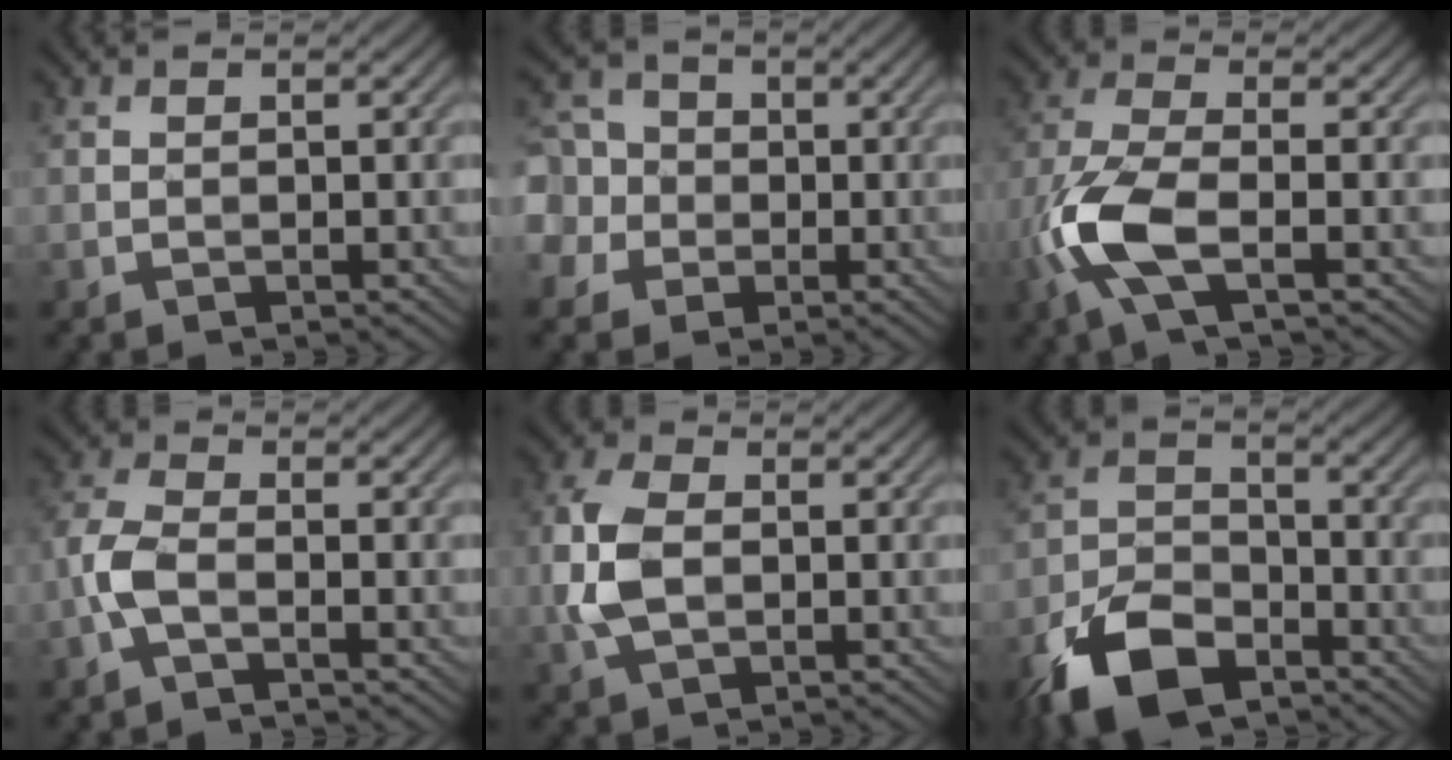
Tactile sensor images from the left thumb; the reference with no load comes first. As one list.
[{"total": 6.6, "force": [-0.1, 6.2, 2.3], "torque": [-0.076, 0.010, -0.028]}, {"total": 9.1, "force": [-3.4, 3.4, 7.7], "torque": [-0.188, -0.003, -0.082]}, {"total": 4.0, "force": [-1.6, 1.6, 3.3], "torque": [-0.090, 0.005, -0.045]}, {"total": 6.0, "force": [-0.3, 3.7, 4.7], "torque": [-0.127, 0.003, -0.013]}, {"total": 10.9, "force": [-7.4, 5.3, 6.1], "torque": [-0.125, -0.012, -0.149]}]